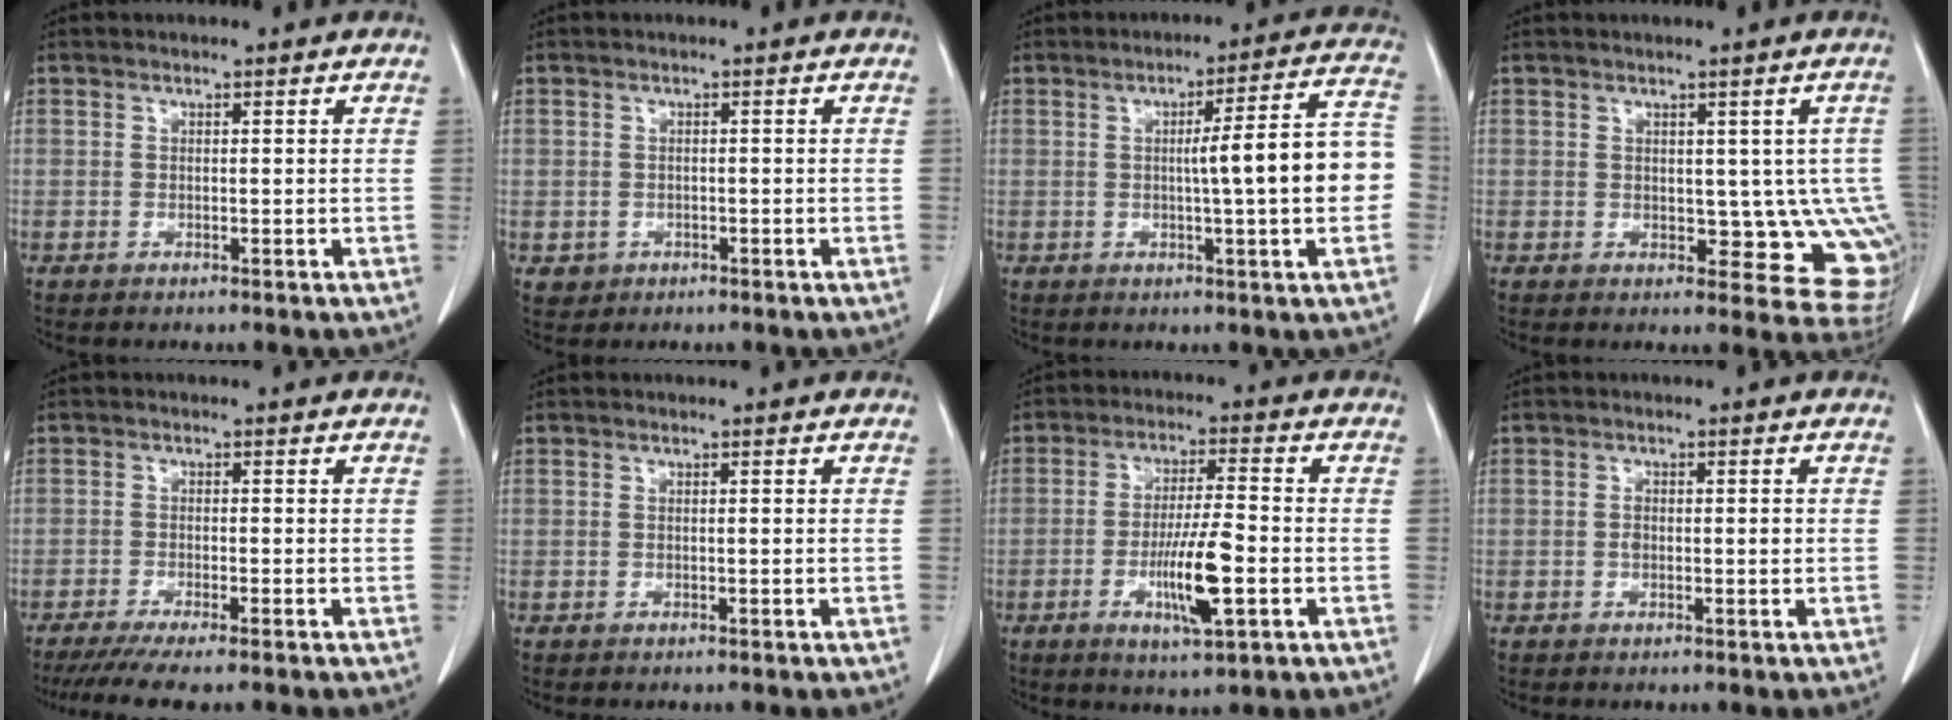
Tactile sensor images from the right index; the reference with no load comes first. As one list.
[{"total": 2.0, "force": [-0.5, 1.9, 0.2], "torque": [0.000, 0.006, -0.002]}, {"total": 12.2, "force": [-0.7, 0.3, 12.1], "torque": [-0.151, 0.026, -0.013]}, {"total": 8.1, "force": [0.2, 4.6, 6.7], "torque": [-0.055, -0.002, 0.011]}, {"total": 6.2, "force": [-5.0, -0.3, 3.6], "torque": [-0.051, -0.016, -0.082]}, {"total": 0.0}, {"total": 9.5, "force": [-2.9, 1.0, 9.0], "torque": [-0.165, -0.010, -0.049]}, {"total": 2.0, "force": [-0.1, 1.0, 1.7], "torque": [-0.031, 0.002, -0.001]}]